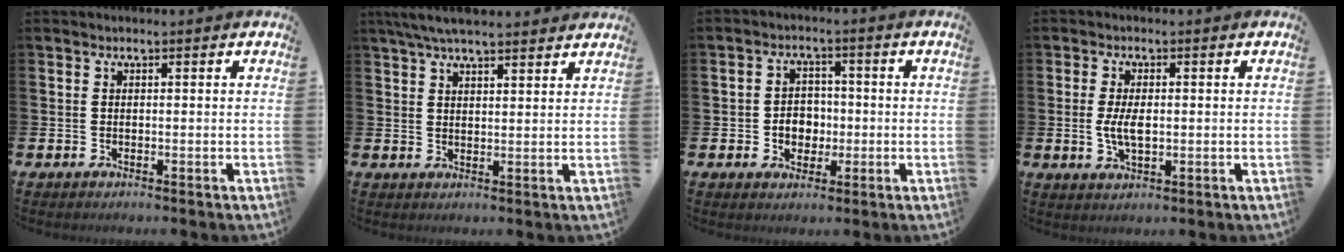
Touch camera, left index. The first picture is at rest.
{"total": 5.6, "force": [5.1, 0.9, 2.2], "torque": [-0.050, -0.014, 0.093]}
{"total": 3.7, "force": [-0.6, 3.2, 1.7], "torque": [-0.025, 0.002, -0.020]}
{"total": 4.0, "force": [0.0, 1.9, 3.5], "torque": [-0.067, 0.000, -0.005]}